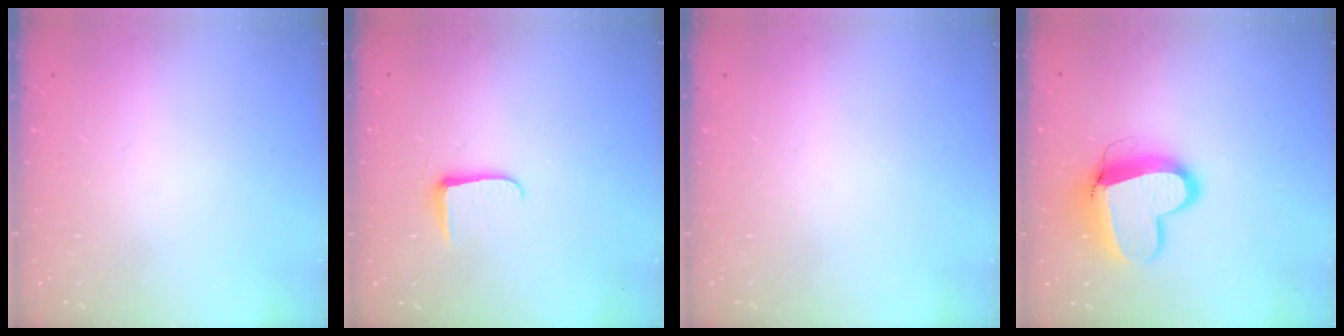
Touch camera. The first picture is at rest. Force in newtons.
{"total": 5.4, "press": 5.4, "slide": 0.7}
{"total": 0.0}
{"total": 13.1, "press": 13.0, "slide": 1.3}